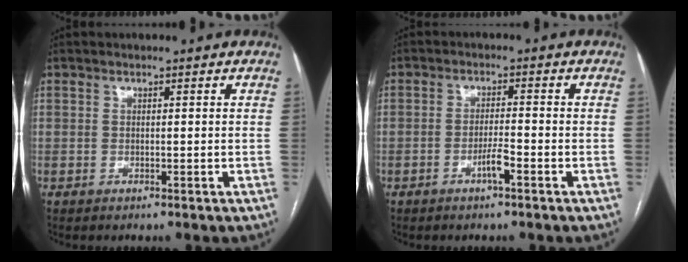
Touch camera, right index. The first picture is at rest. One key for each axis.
{"total": 2.9, "fx": -1.7, "fy": 0.0, "fz": 2.4, "tx": -0.045, "ty": -0.001, "tz": -0.031}